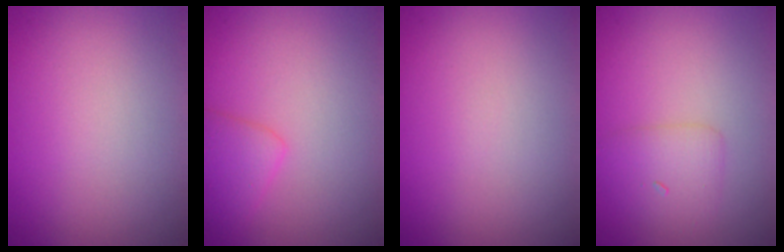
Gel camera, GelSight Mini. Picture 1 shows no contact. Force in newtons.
{"total": 2.2, "press": 2.2, "slide": 0.1}
{"total": 0.0}
{"total": 2.3, "press": 2.3, "slide": 0.1}